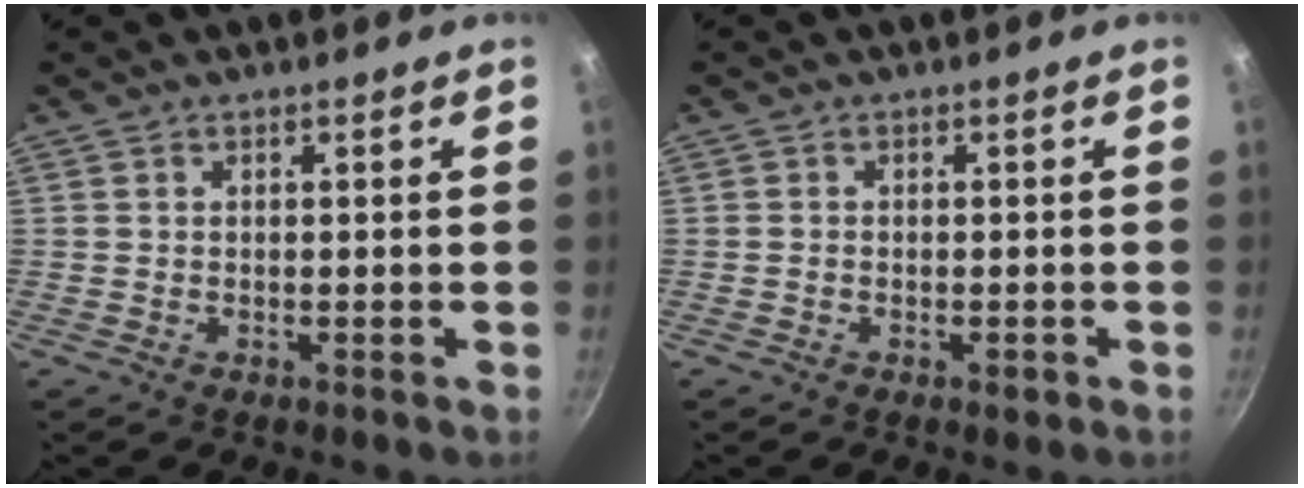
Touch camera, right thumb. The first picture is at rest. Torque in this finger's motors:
{"motor_torque": [0.38, -0.39, 0.21, 0.05, 0.03]}